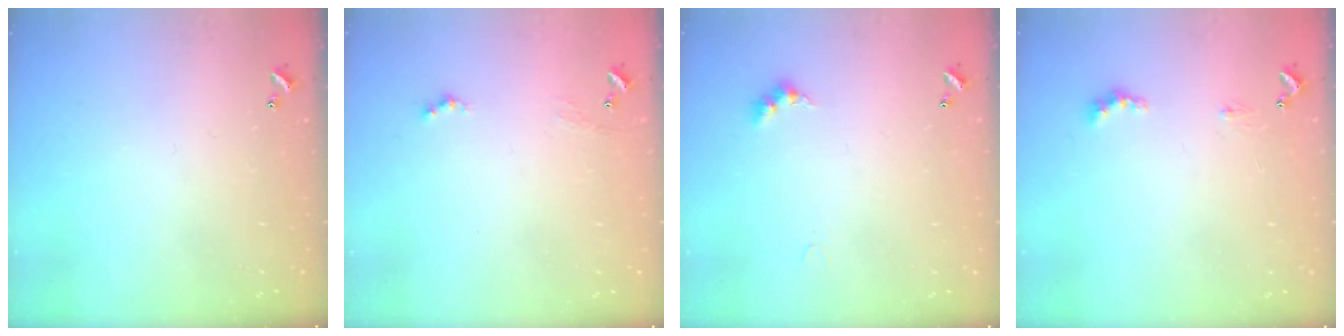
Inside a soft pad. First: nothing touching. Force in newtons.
{"total": 1.0, "press": 0.9, "slide": 0.2}
{"total": 2.8, "press": 2.8, "slide": 0.5}
{"total": 1.7, "press": 1.6, "slide": 0.5}